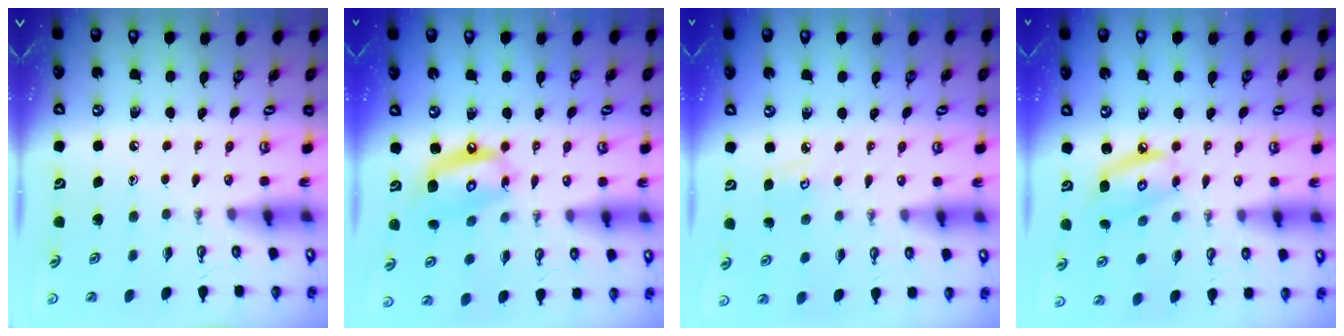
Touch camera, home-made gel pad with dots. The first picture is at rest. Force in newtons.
{"total": 12.2, "press": 12.1, "slide": 1.6}
{"total": 3.6, "press": 3.5, "slide": 0.4}
{"total": 7.7, "press": 7.7, "slide": 0.6}